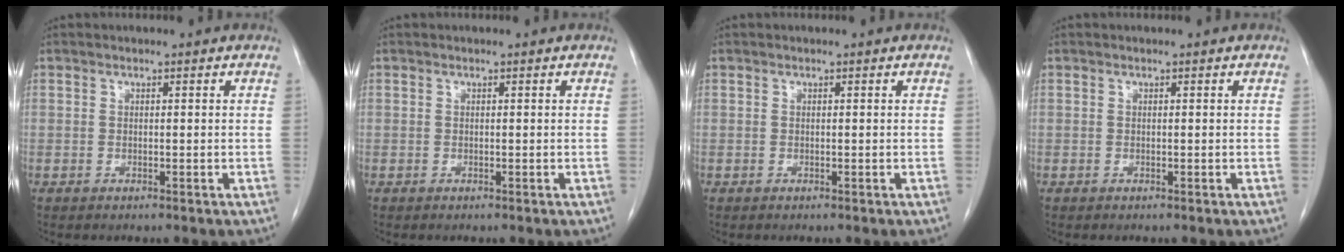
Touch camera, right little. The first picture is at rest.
{"total": 0.0}
{"total": 0.0}
{"total": 0.0}